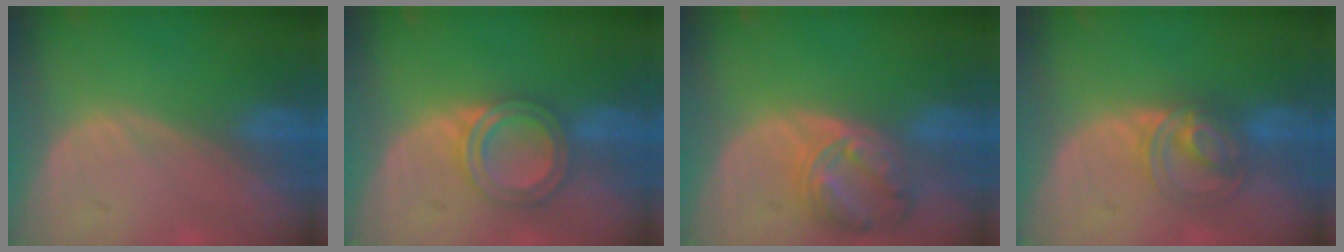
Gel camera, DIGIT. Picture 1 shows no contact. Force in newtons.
{"total": 5.9, "press": 5.4, "slide": 2.5}
{"total": 8.2, "press": 7.1, "slide": 4.0}
{"total": 6.1, "press": 6.0, "slide": 1.1}